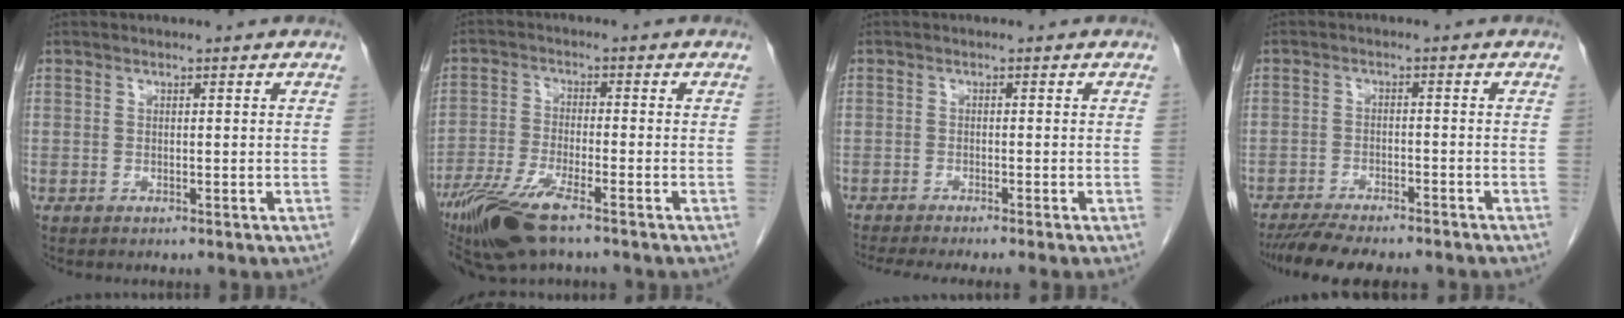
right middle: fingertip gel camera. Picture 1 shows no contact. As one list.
[{"total": 9.9, "force": [-6.8, 1.8, 7.0], "torque": [-0.138, -0.022, -0.127]}, {"total": 6.8, "force": [-5.8, -0.7, 3.4], "torque": [-0.037, -0.015, -0.090]}, {"total": 10.5, "force": [-9.2, 1.7, 4.7], "torque": [-0.069, -0.011, -0.137]}]